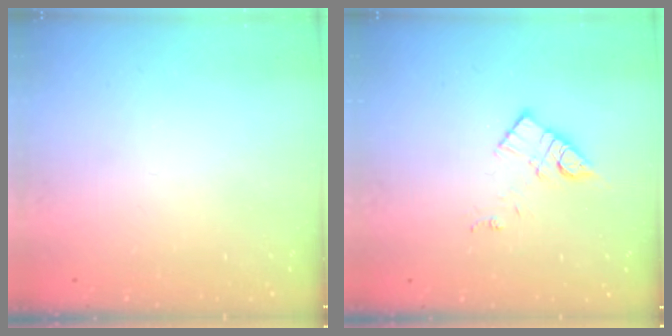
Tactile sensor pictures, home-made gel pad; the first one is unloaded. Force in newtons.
{"total": 10.4, "press": 10.4, "slide": 0.6}